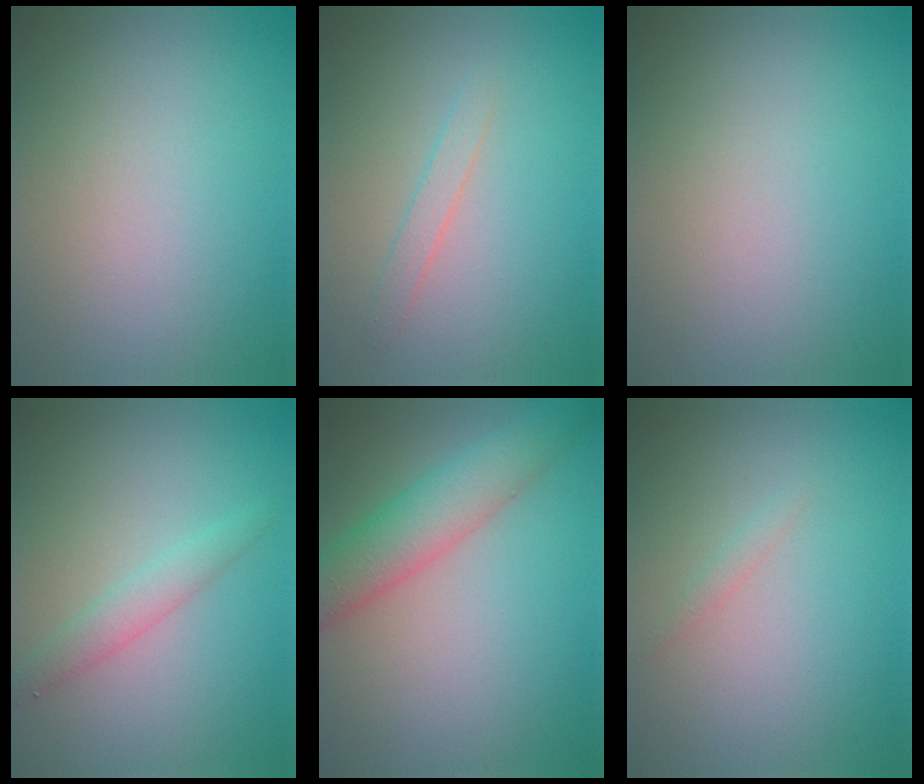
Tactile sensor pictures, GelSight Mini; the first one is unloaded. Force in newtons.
{"total": 1.2, "press": 1.2, "slide": 0.1}
{"total": 0.0}
{"total": 1.9, "press": 1.9, "slide": 0.1}
{"total": 5.0, "press": 5.0, "slide": 0.1}
{"total": 0.7, "press": 0.7, "slide": 0.1}